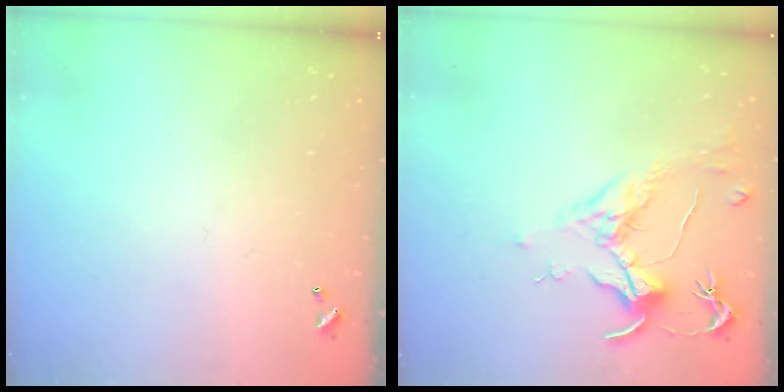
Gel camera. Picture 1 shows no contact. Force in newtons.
{"total": 1.6, "press": 1.4, "slide": 0.9}